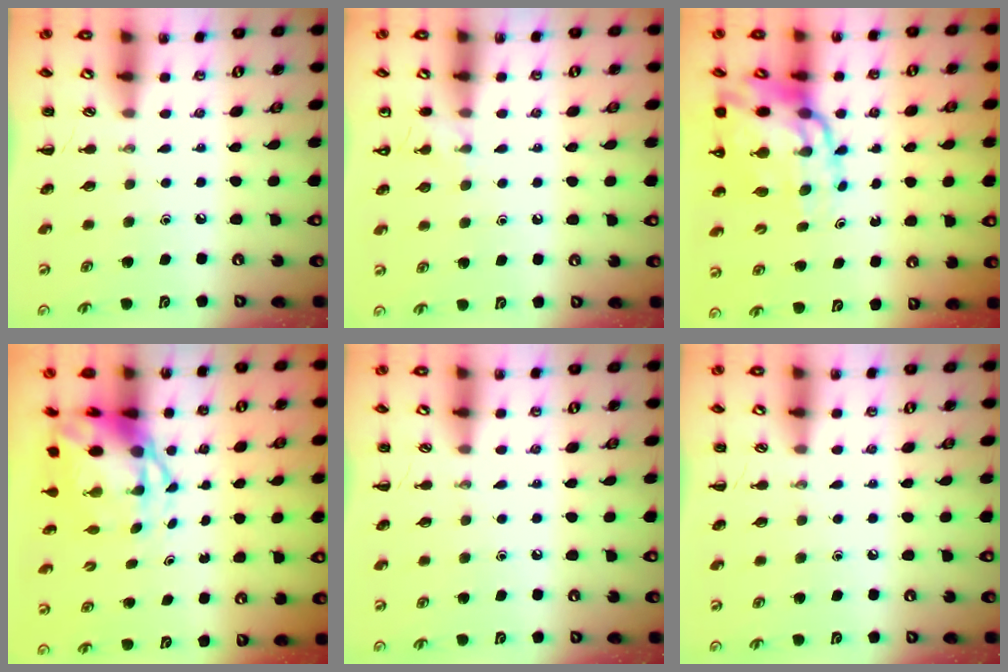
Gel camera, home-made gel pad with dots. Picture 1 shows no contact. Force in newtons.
{"total": 3.5, "press": 3.3, "slide": 1.3}
{"total": 13.8, "press": 13.2, "slide": 4.0}
{"total": 6.4, "press": 6.2, "slide": 1.7}
{"total": 0.0}
{"total": 0.0}